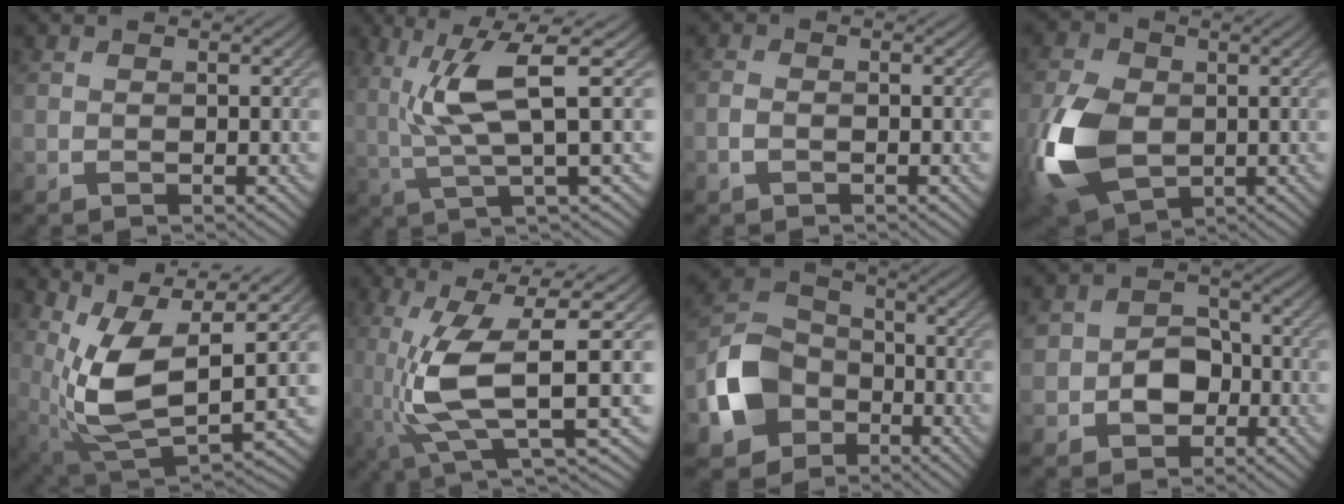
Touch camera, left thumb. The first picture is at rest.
{"total": 7.3, "force": [2.0, 1.0, 7.0], "torque": [-0.146, 0.012, 0.039]}
{"total": 1.2, "force": [-0.7, 0.6, 0.8], "torque": [-0.019, 0.001, -0.021]}
{"total": 12.7, "force": [-2.1, 8.4, 9.4], "torque": [-0.245, -0.010, -0.051]}
{"total": 12.1, "force": [3.2, 4.9, 10.6], "torque": [-0.230, -0.008, 0.063]}
{"total": 9.0, "force": [-0.4, 1.7, 8.8], "torque": [-0.179, 0.004, -0.005]}
{"total": 10.7, "force": [-4.3, 8.2, 5.3], "torque": [-0.134, -0.010, -0.105]}
{"total": 5.6, "force": [-1.5, 4.5, 2.9], "torque": [-0.041, 0.008, -0.042]}